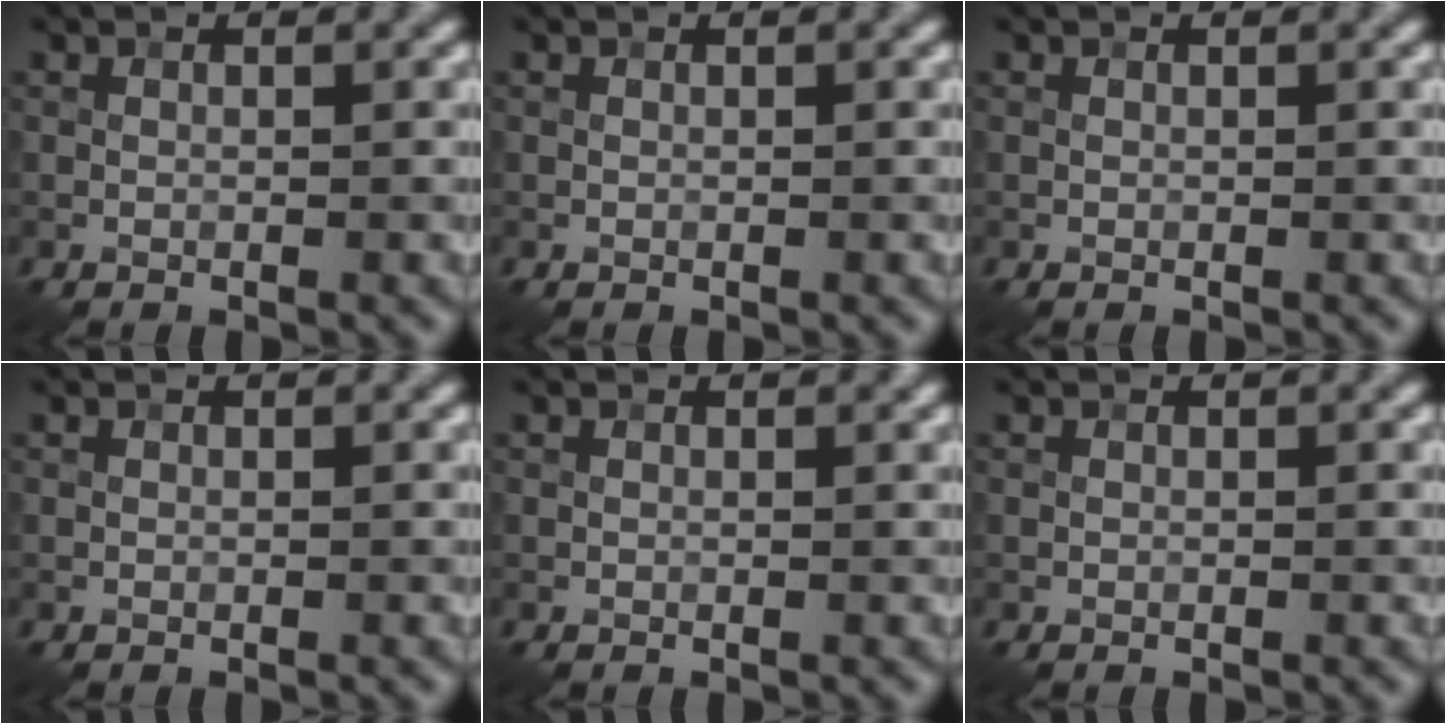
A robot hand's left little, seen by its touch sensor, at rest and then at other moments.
{"total": 0.0}
{"total": 0.0}
{"total": 0.0}
{"total": 0.0}
{"total": 0.0}